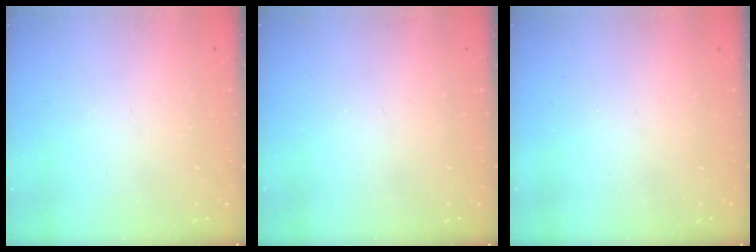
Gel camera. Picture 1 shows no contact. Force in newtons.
{"total": 0.0}
{"total": 0.0}